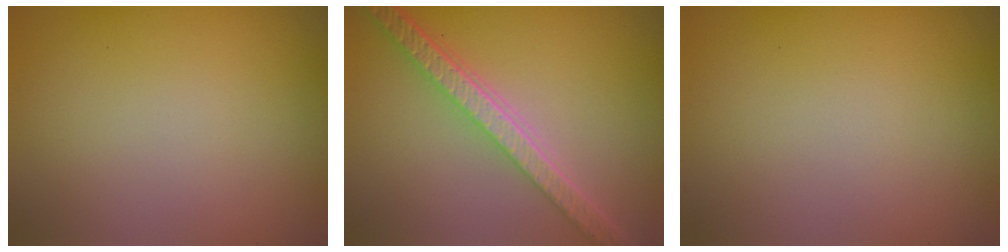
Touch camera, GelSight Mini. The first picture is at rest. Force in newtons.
{"total": 5.6, "press": 4.2, "slide": 3.7}
{"total": 0.0}